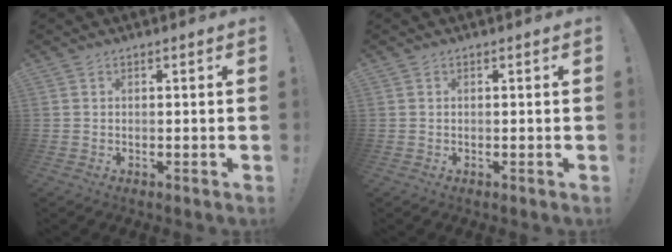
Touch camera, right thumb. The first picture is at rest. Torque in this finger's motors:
{"motor_torque": [-0.05, 0.08, -0.04, 0.02, 0.03]}